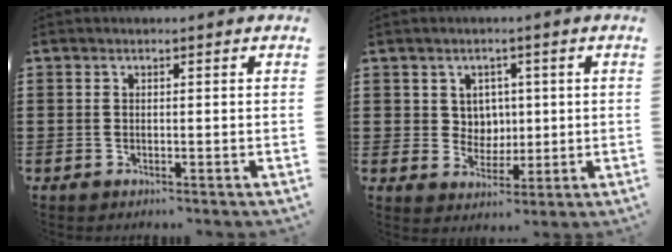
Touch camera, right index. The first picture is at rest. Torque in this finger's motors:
{"motor_torque": [0.17, 0.26, 0.07, 0.00]}